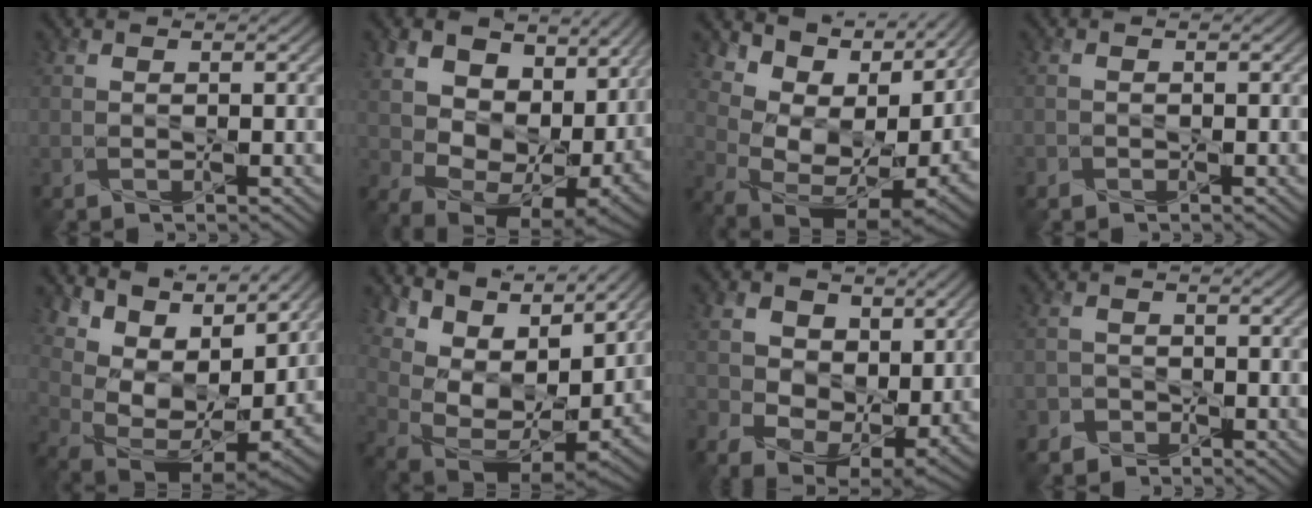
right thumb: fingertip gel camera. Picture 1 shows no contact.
{"total": 15.1, "force": [5.2, 10.6, 9.4], "torque": [-0.191, 0.000, 0.111]}
{"total": 14.2, "force": [8.1, 7.8, 8.7], "torque": [-0.154, 0.018, 0.150]}
{"total": 0.8, "force": [-0.6, 0.4, -0.3], "torque": [0.008, -0.004, -0.017]}
{"total": 14.4, "force": [9.2, 6.6, 8.8], "torque": [-0.186, 0.031, 0.152]}
{"total": 14.3, "force": [9.2, 6.5, 8.9], "torque": [-0.189, 0.032, 0.151]}
{"total": 8.7, "force": [2.0, 6.6, 5.3], "torque": [-0.135, -0.012, 0.035]}
{"total": 2.5, "force": [-2.0, 1.5, -0.2], "torque": [0.013, 0.003, -0.044]}